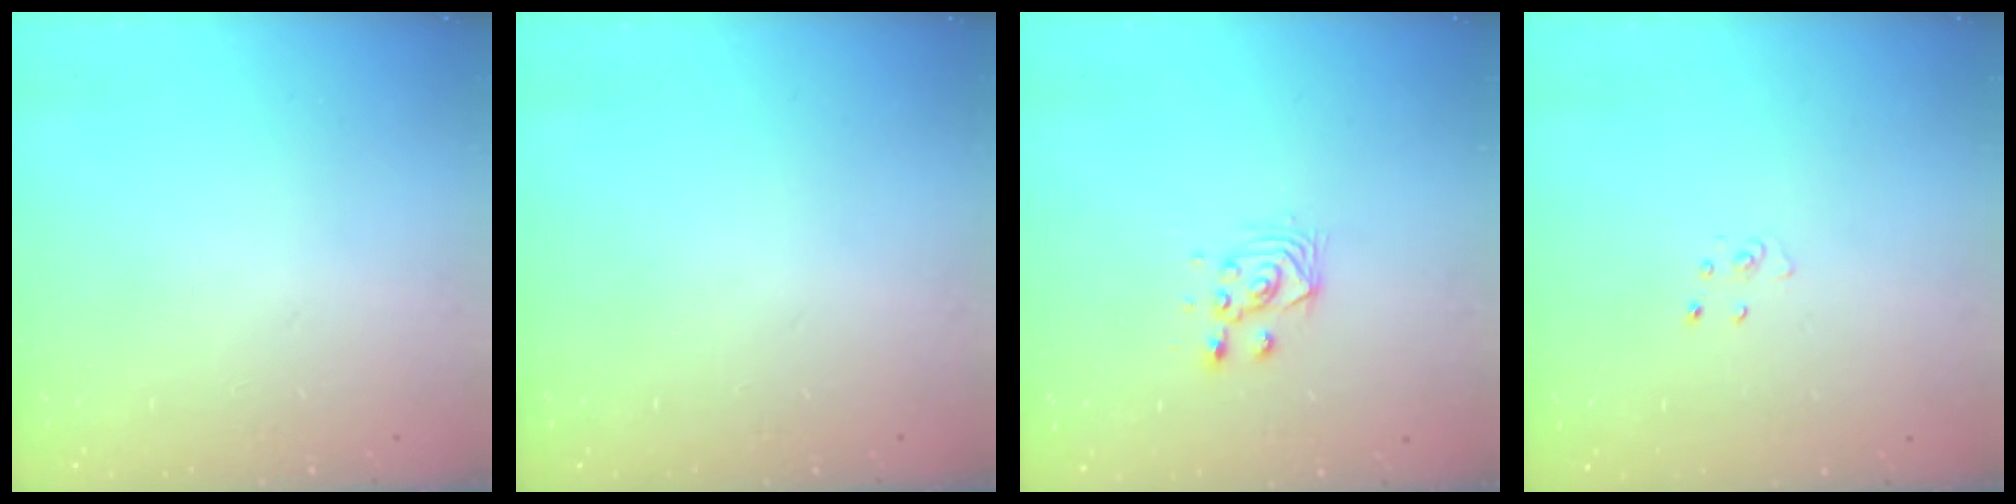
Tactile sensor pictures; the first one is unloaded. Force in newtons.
{"total": 0.0}
{"total": 2.8, "press": 2.8, "slide": 0.2}
{"total": 2.5, "press": 2.5, "slide": 0.3}